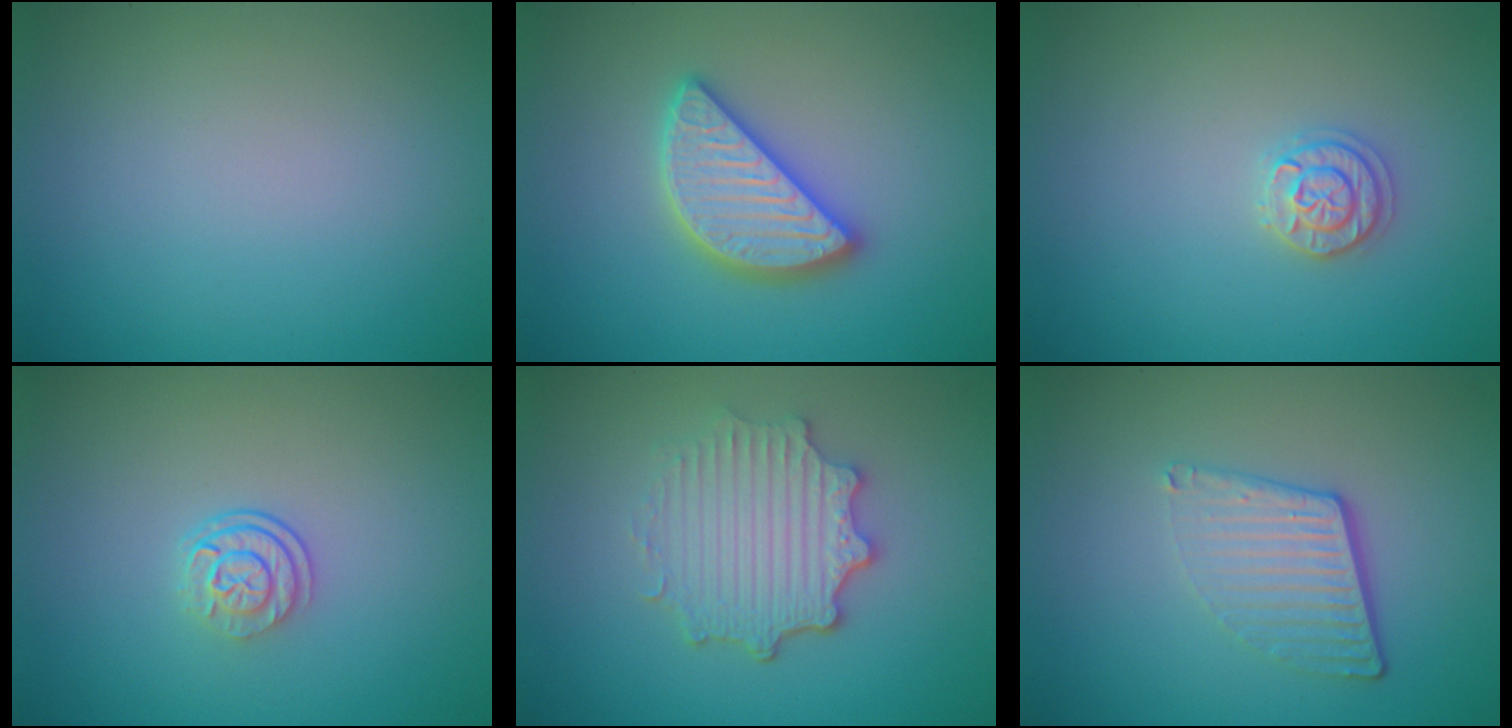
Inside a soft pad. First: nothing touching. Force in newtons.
{"total": 4.7, "press": 4.7, "slide": 0.4}
{"total": 1.8, "press": 1.8, "slide": 0.1}
{"total": 2.5, "press": 1.8, "slide": 1.8}
{"total": 4.8, "press": 3.7, "slide": 3.0}
{"total": 4.2, "press": 2.7, "slide": 3.2}